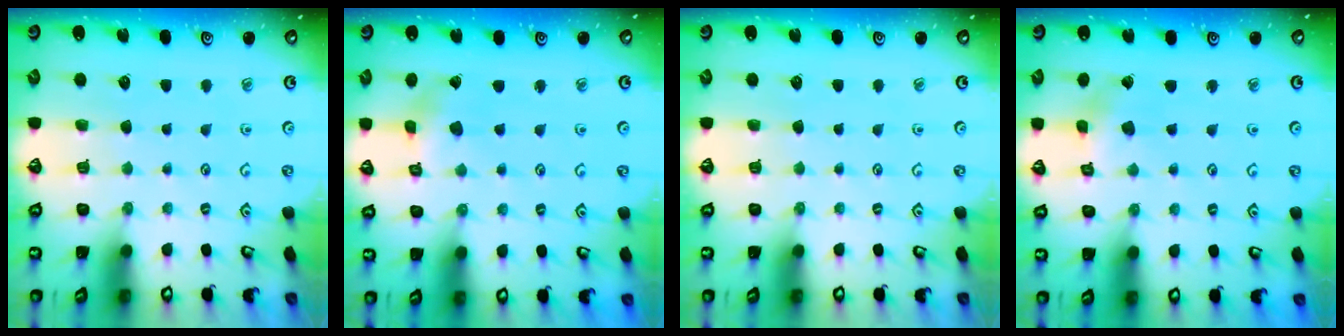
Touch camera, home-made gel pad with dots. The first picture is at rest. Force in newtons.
{"total": 2.4, "press": 2.3, "slide": 0.4}
{"total": 0.0}
{"total": 2.2, "press": 2.2, "slide": 0.2}